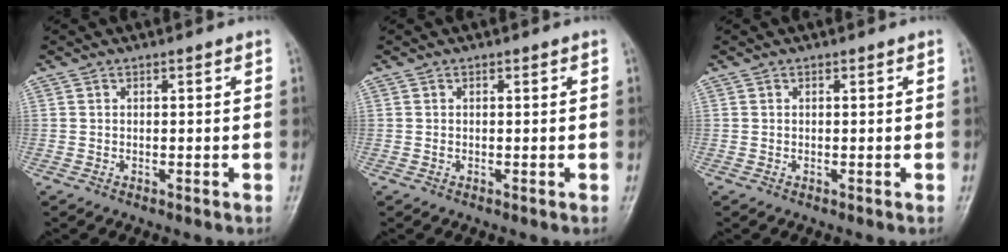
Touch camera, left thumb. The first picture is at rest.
{"total": 0.0}
{"total": 0.0}